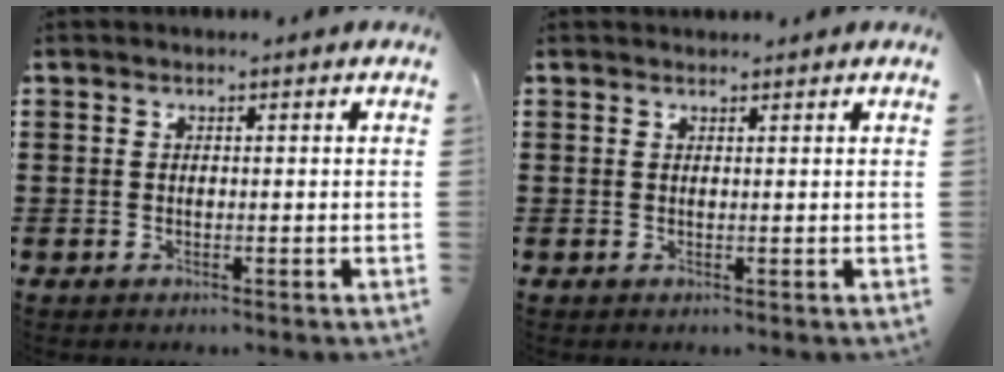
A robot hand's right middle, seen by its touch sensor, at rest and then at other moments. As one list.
[{"total": 0.7, "force": [0.7, 0.1, 0.0], "torque": [-0.002, 0.001, 0.013]}]